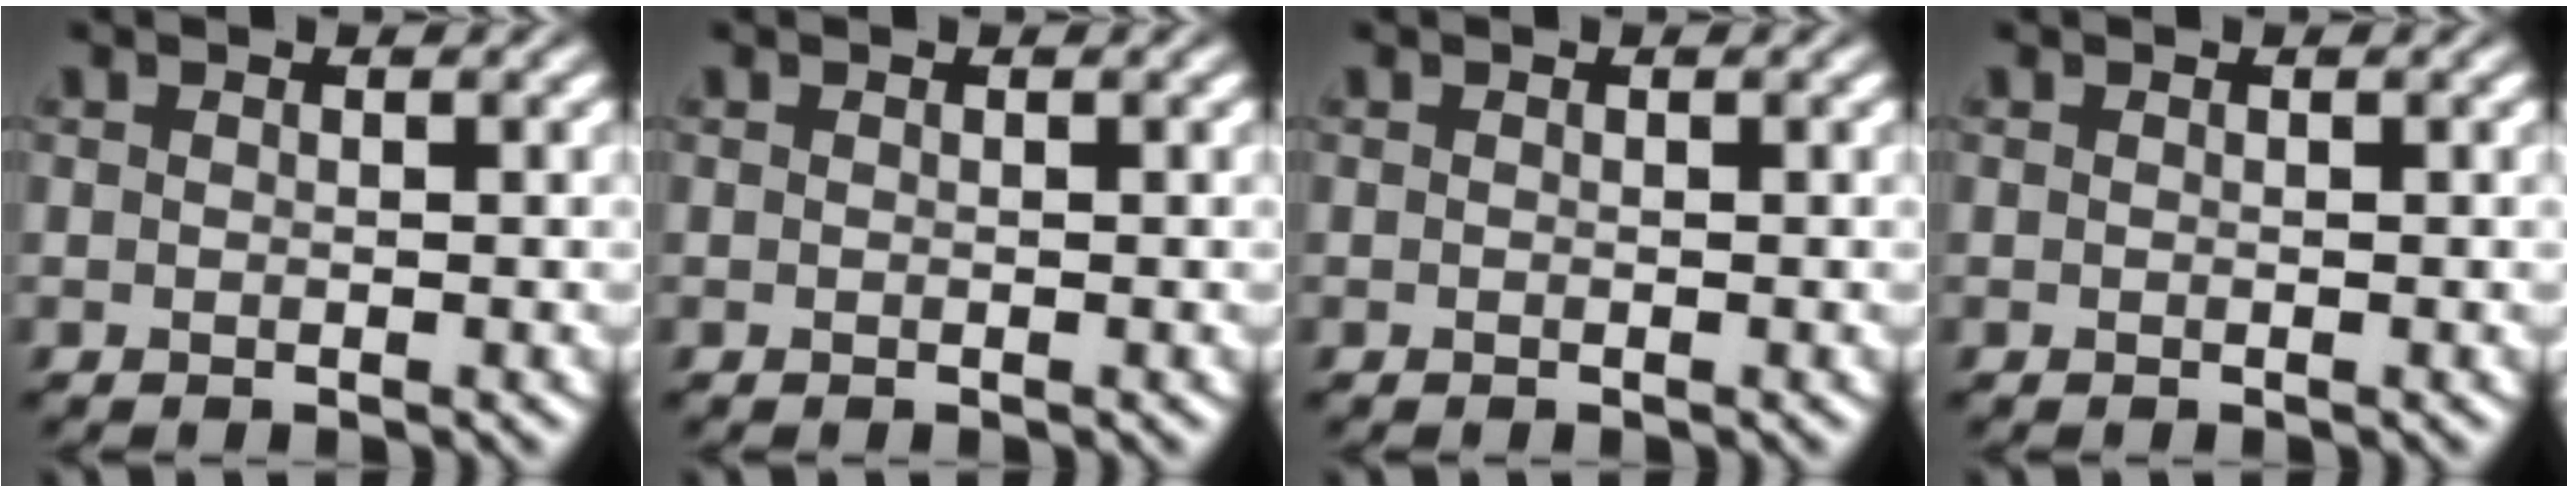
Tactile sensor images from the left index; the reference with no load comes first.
{"total": 0.0}
{"total": 0.0}
{"total": 0.0}